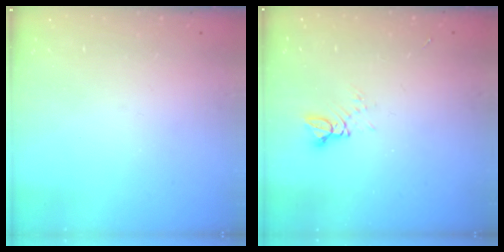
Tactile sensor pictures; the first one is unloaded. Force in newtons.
{"total": 4.1, "press": 4.1, "slide": 0.2}